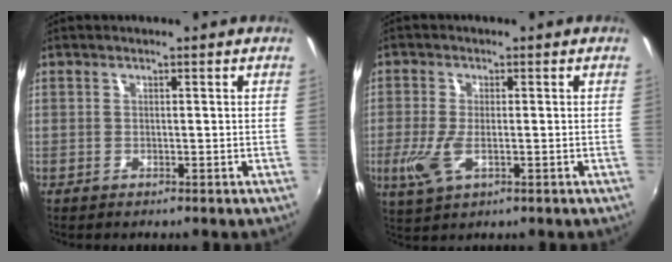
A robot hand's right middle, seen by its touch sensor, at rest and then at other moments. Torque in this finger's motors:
{"motor_torque": [0.83, -0.77, 0.49, 0.10]}